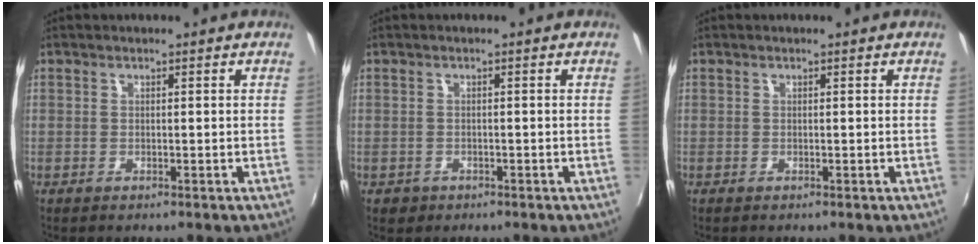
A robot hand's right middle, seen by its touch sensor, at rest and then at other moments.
{"total": 2.0, "force": [-0.9, 1.7, 0.6], "torque": [-0.015, -0.004, -0.012]}
{"total": 0.0}